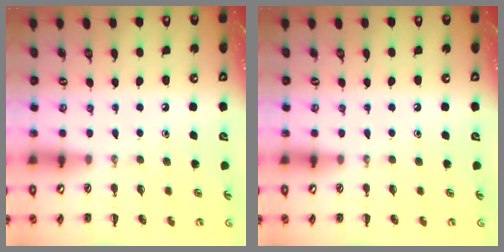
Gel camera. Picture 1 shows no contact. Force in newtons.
{"total": 0.0}